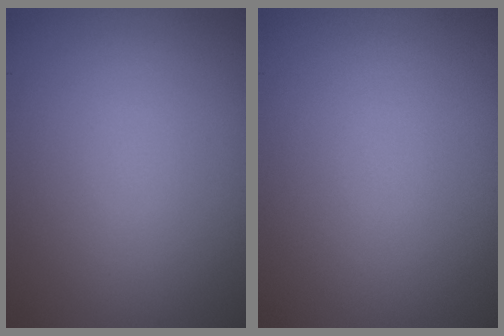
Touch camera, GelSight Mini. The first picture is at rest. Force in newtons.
{"total": 0.0}